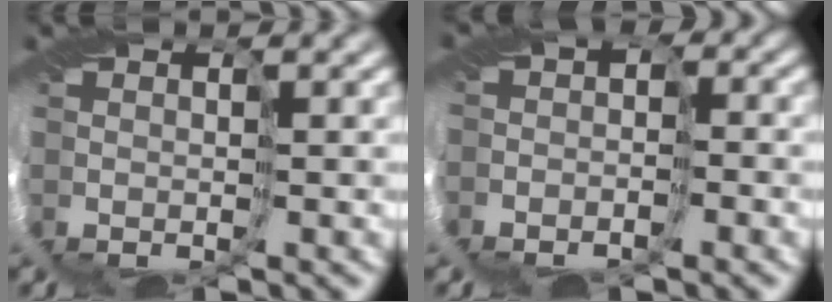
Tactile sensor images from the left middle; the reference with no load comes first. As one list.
[{"total": 4.8, "force": [-2.0, 3.4, 2.7], "torque": [-0.040, 0.006, -0.031]}]